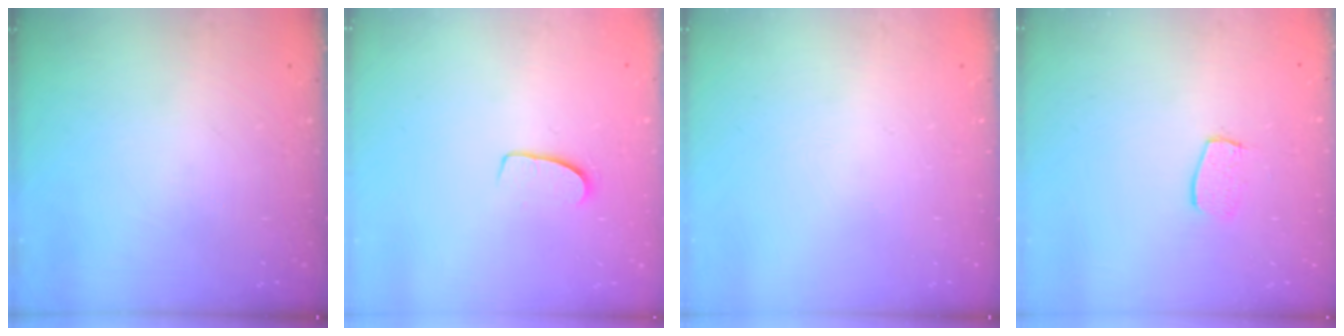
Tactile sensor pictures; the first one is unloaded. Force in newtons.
{"total": 6.4, "press": 6.4, "slide": 0.6}
{"total": 0.0}
{"total": 5.9, "press": 5.9, "slide": 0.3}